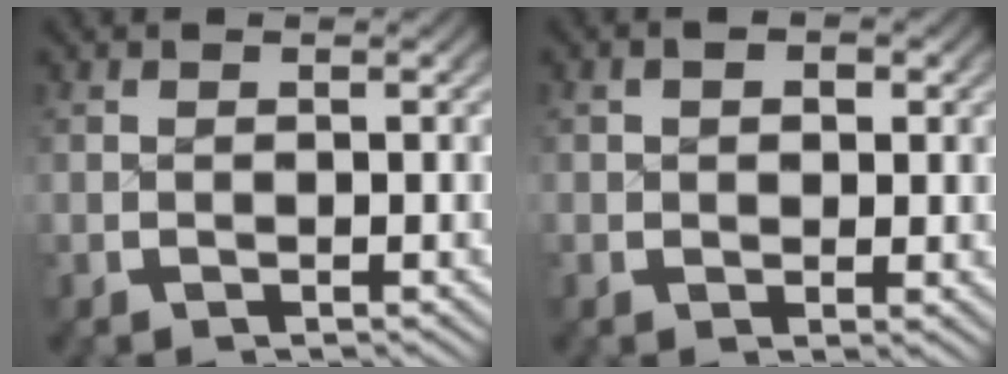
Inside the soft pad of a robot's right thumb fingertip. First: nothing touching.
{"total": 2.0, "force": [0.5, 1.4, 1.4], "torque": [-0.021, -0.005, 0.013]}